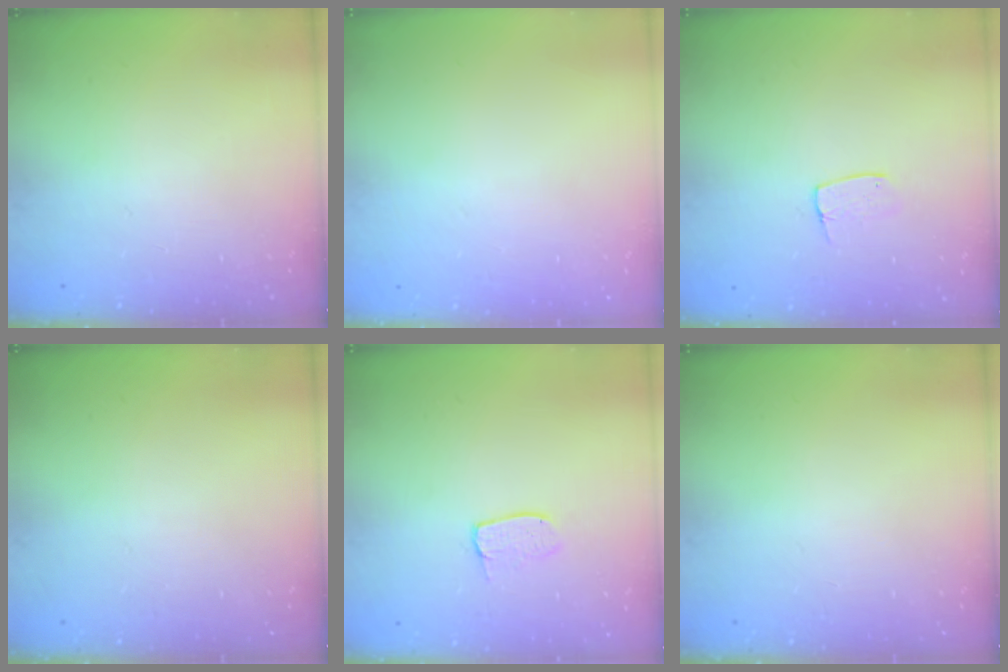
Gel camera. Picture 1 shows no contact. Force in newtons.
{"total": 0.0}
{"total": 6.5, "press": 6.5, "slide": 0.4}
{"total": 0.0}
{"total": 4.3, "press": 4.3, "slide": 0.2}
{"total": 0.0}